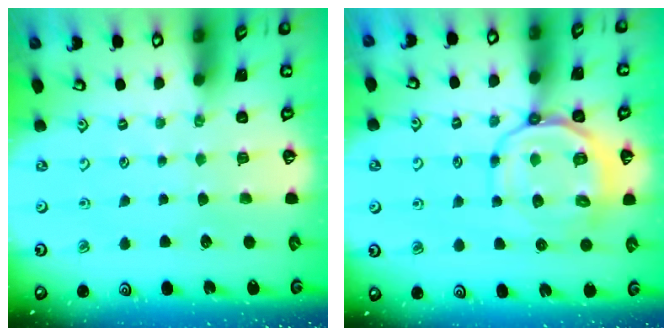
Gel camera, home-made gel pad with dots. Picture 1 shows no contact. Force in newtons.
{"total": 11.8, "press": 11.7, "slide": 1.8}